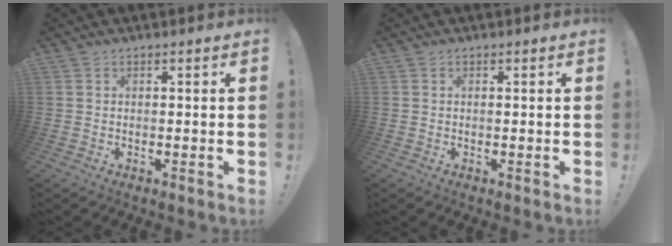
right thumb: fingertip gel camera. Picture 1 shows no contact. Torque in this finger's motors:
{"motor_torque": [0.14, -0.34, -0.12, 0.11, 0.00]}